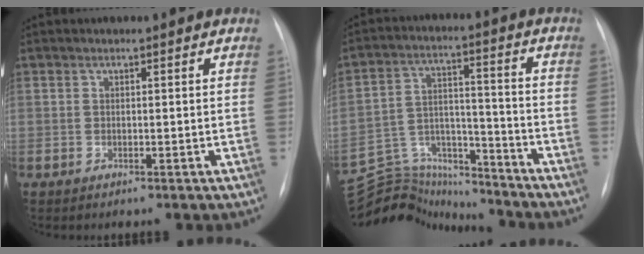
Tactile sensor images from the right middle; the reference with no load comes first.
{"total": 15.3, "force": [-15.1, 2.5, 0.8], "torque": [-0.019, 0.045, -0.249]}